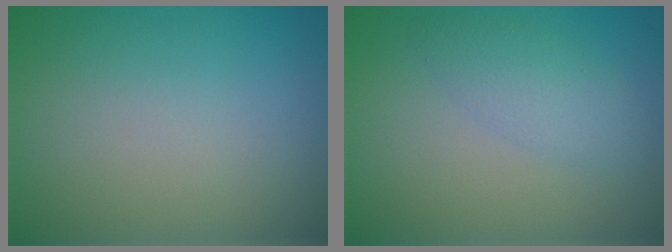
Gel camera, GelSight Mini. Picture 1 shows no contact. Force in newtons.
{"total": 2.5, "press": 2.5, "slide": 0.1}